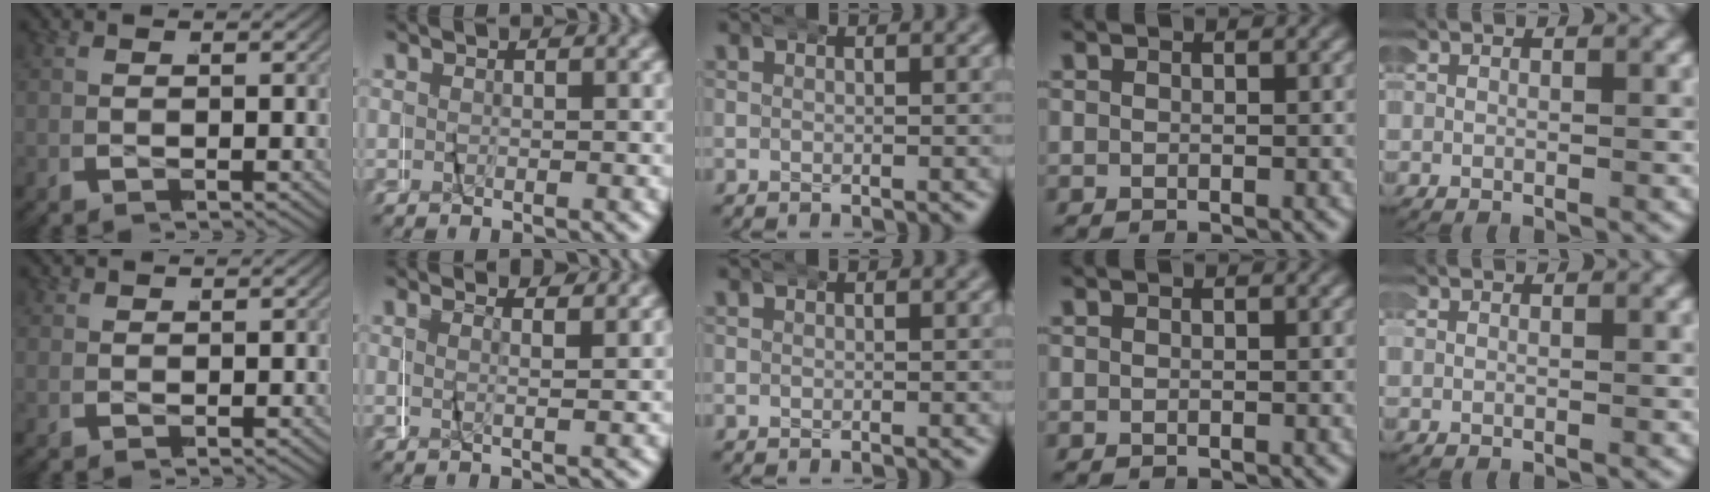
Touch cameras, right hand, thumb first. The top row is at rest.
{"thumb": {"total": 0.6, "force": [0.4, 0.4, 0.0], "torque": [0.002, -0.004, 0.012]}, "index": {"total": 1.5, "force": [0.9, -1.1, 0.6], "torque": [-0.019, 0.003, 0.015]}}